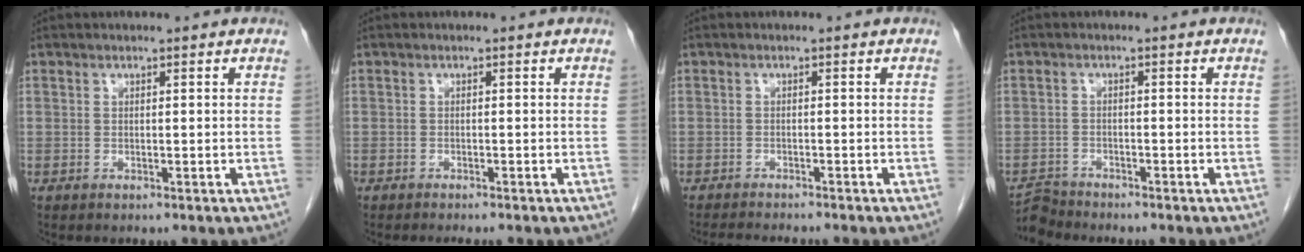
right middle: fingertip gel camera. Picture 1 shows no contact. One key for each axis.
{"total": 2.3, "fx": -2.0, "fy": 0.4, "fz": 1.1, "tx": -0.014, "ty": -0.004, "tz": -0.025}
{"total": 5.4, "fx": -5.0, "fy": -0.1, "fz": 2.1, "tx": -0.026, "ty": -0.013, "tz": -0.076}
{"total": 3.0, "fx": -2.9, "fy": -0.1, "fz": -0.7, "tx": 0.016, "ty": -0.014, "tz": -0.053}